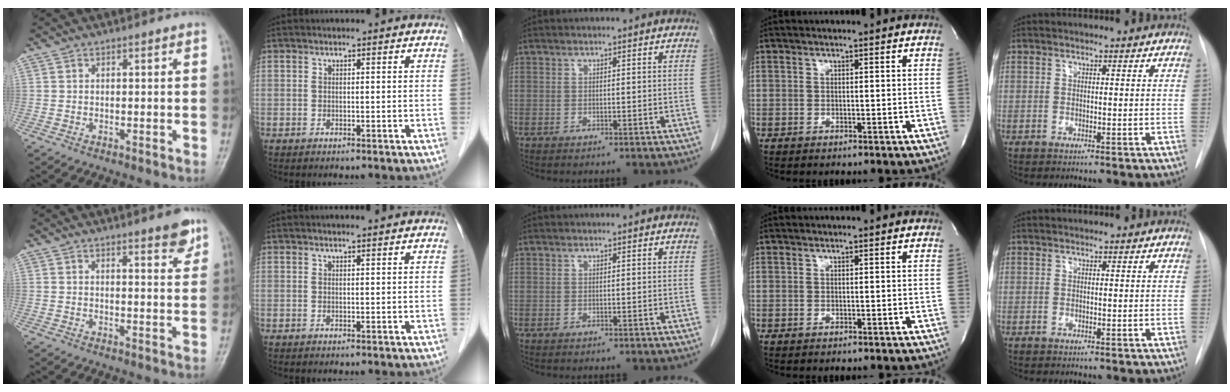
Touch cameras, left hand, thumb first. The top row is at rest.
{"thumb": {"total": 4.6, "force": [3.2, 1.1, 3.1], "torque": [-0.029, -0.021, 0.040]}, "index": {"total": 1.5, "force": [1.4, 0.0, 0.5], "torque": [-0.008, 0.007, 0.021]}}